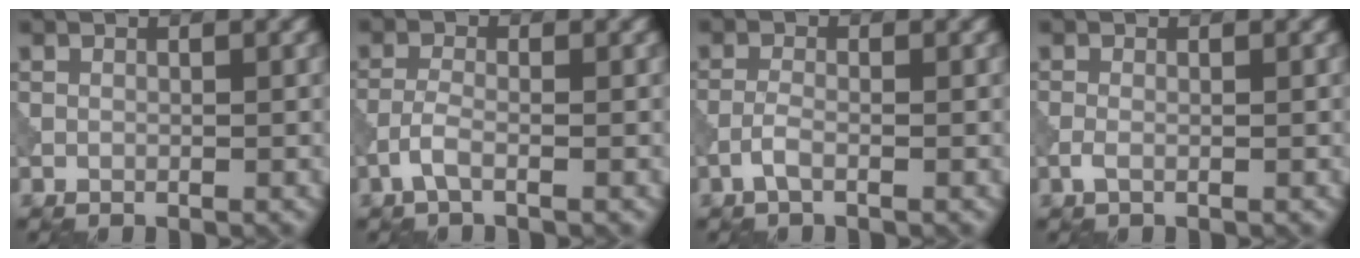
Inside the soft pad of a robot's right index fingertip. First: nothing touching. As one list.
[{"total": 1.8, "force": [-1.0, 0.5, 1.5], "torque": [-0.035, 0.004, -0.026]}, {"total": 1.5, "force": [-0.8, 0.5, 1.2], "torque": [-0.029, 0.005, -0.021]}, {"total": 1.0, "force": [-0.4, 0.3, 0.8], "torque": [-0.022, 0.001, -0.011]}]